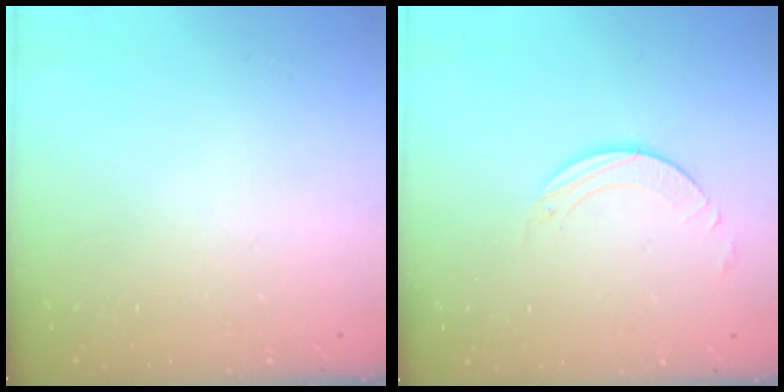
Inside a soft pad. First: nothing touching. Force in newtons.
{"total": 1.9, "press": 1.9, "slide": 0.1}